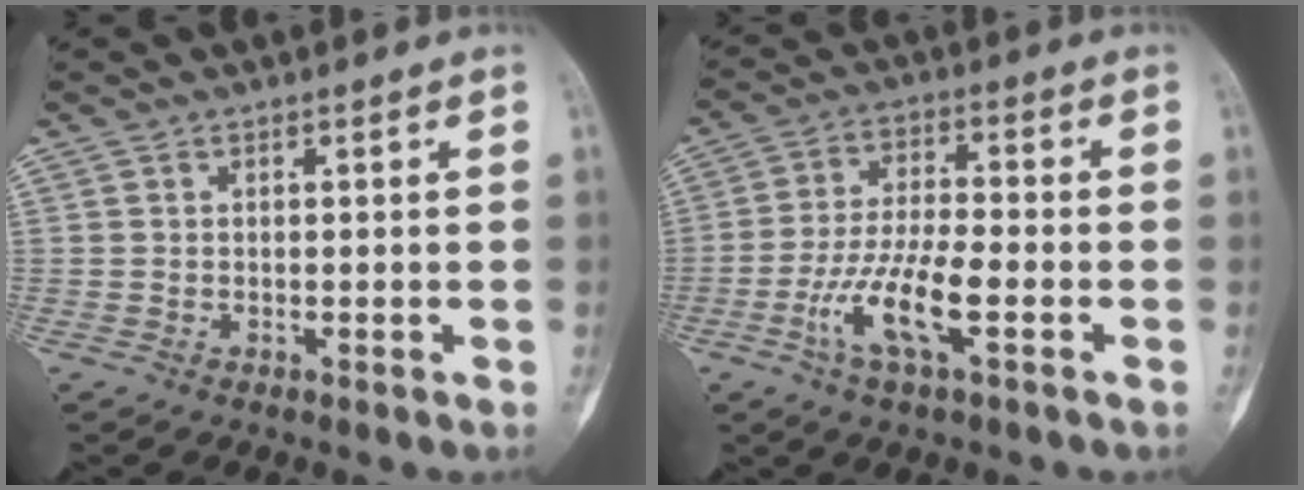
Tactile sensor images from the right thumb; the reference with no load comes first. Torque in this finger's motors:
{"motor_torque": [1.67, 1.29, 1.07, -0.94, 0.34]}